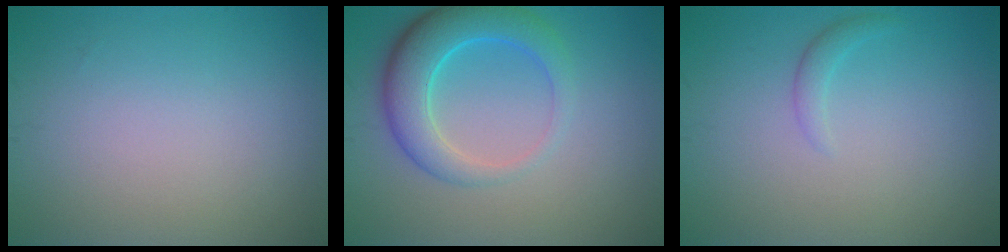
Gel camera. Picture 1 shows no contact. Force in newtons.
{"total": 5.6, "press": 5.6, "slide": 0.3}
{"total": 1.1, "press": 1.1, "slide": 0.1}